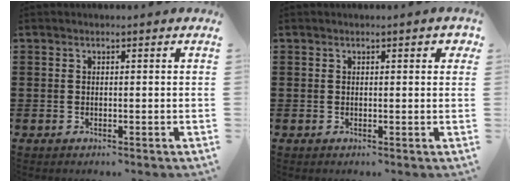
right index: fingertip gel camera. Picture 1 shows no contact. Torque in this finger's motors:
{"motor_torque": [0.07, -0.02, 0.01, 0.00]}